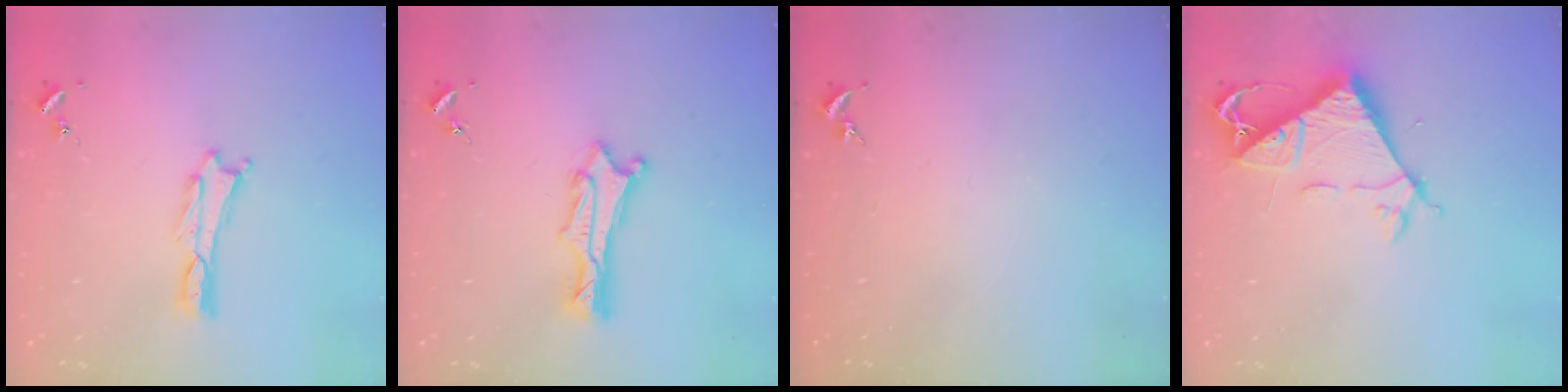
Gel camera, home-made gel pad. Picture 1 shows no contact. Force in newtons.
{"total": 2.4, "press": 2.4, "slide": 0.3}
{"total": 0.0}
{"total": 7.5, "press": 7.5, "slide": 0.1}